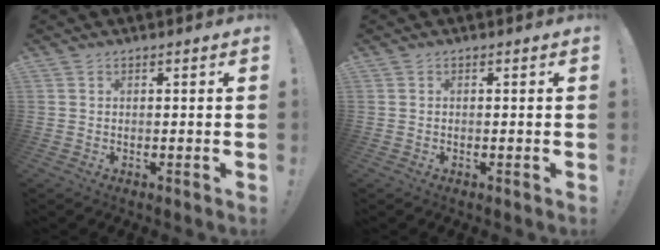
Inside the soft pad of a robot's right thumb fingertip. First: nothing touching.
{"total": 0.0}